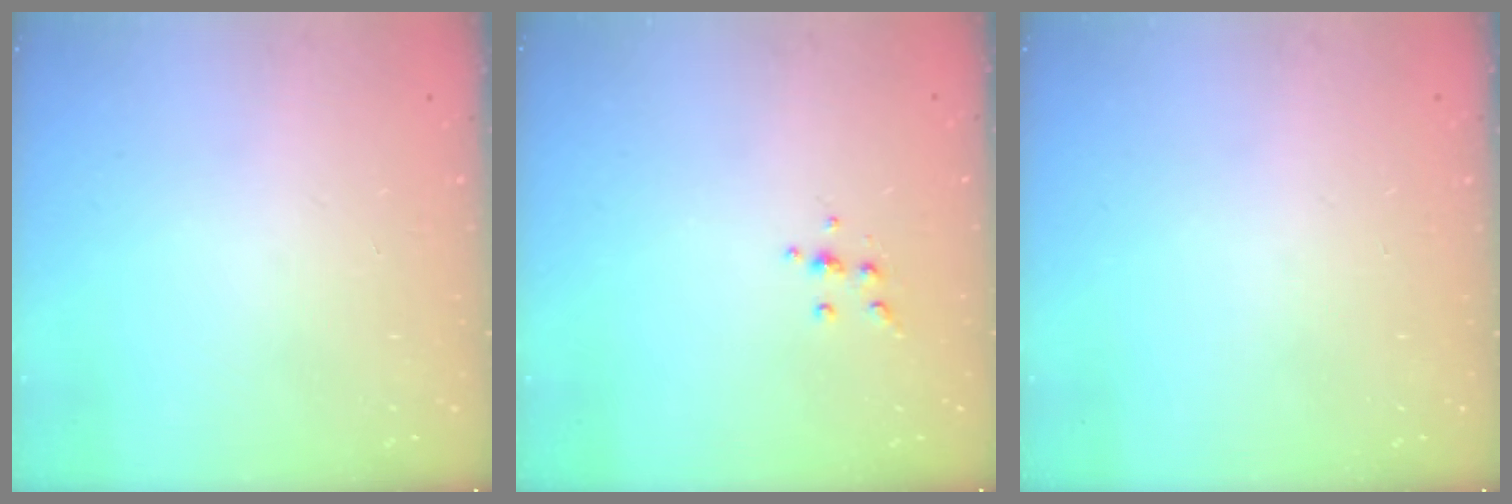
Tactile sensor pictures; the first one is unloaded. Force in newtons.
{"total": 4.0, "press": 3.8, "slide": 1.0}
{"total": 0.0}